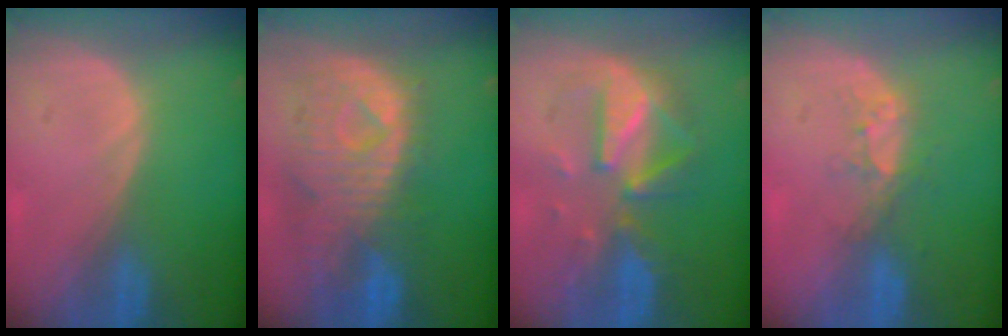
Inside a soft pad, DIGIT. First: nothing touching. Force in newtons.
{"total": 11.3, "press": 9.7, "slide": 5.7}
{"total": 8.0, "press": 8.0, "slide": 0.6}
{"total": 3.7, "press": 3.2, "slide": 1.9}